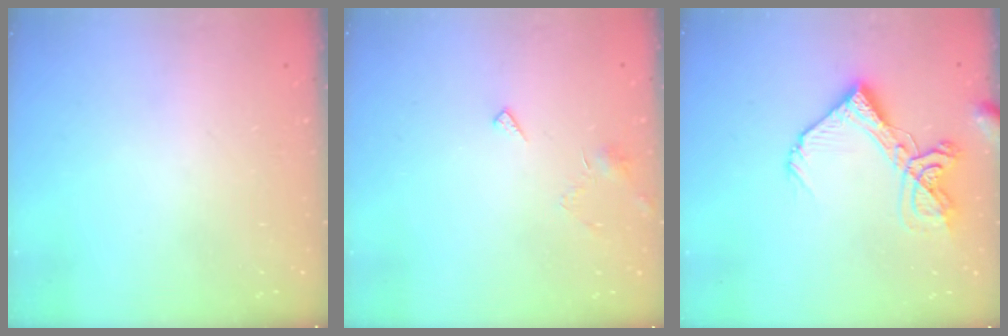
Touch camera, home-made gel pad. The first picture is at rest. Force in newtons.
{"total": 5.6, "press": 5.6, "slide": 0.3}
{"total": 13.7, "press": 13.6, "slide": 1.6}